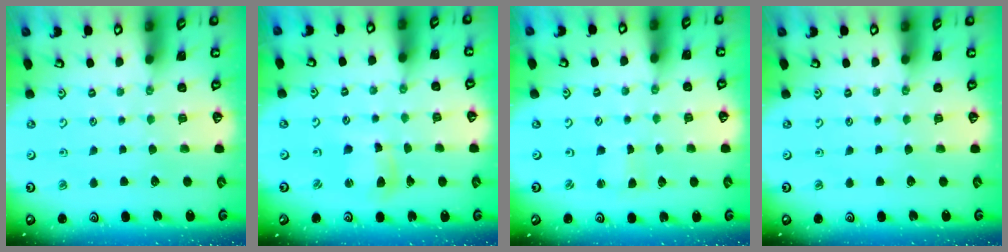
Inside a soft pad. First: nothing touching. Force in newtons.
{"total": 5.4, "press": 5.3, "slide": 0.8}
{"total": 1.7, "press": 1.7, "slide": 0.1}
{"total": 0.0}